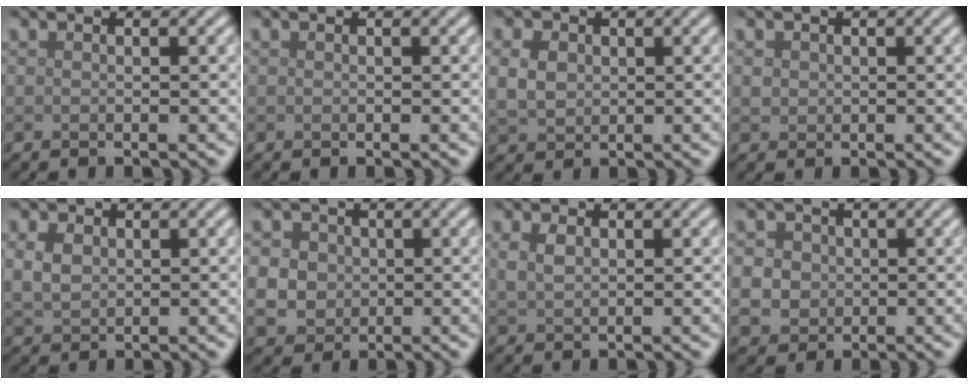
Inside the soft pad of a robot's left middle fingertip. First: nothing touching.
{"total": 0.0}
{"total": 2.8, "force": [0.6, 2.3, 1.6], "torque": [-0.039, 0.003, 0.009]}
{"total": 0.8, "force": [0.2, 0.8, 0.2], "torque": [-0.001, -0.002, 0.005]}
{"total": 2.5, "force": [0.7, 1.8, 1.6], "torque": [-0.037, 0.004, 0.013]}
{"total": 6.2, "force": [0.7, 5.5, 2.6], "torque": [-0.059, 0.025, 0.001]}
{"total": 1.8, "force": [0.7, 1.1, 1.2], "torque": [-0.031, 0.002, 0.015]}
{"total": 6.3, "force": [0.6, 5.8, 2.5], "torque": [-0.060, 0.029, -0.008]}